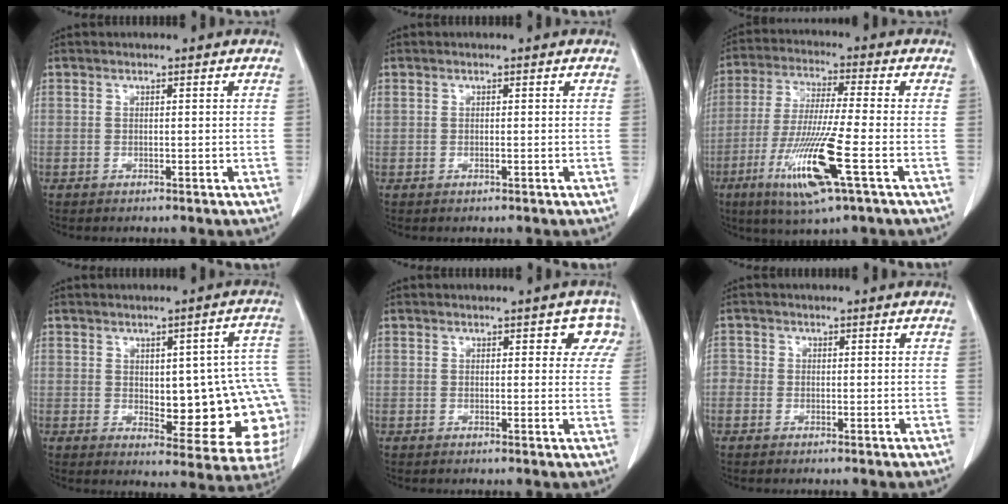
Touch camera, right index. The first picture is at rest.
{"total": 0.5, "force": [-0.1, 0.2, 0.5], "torque": [-0.016, -0.002, 0.003]}
{"total": 13.7, "force": [-5.4, 0.2, 12.6], "torque": [-0.260, -0.029, -0.100]}
{"total": 16.7, "force": [-1.2, 6.0, 15.5], "torque": [-0.132, 0.024, 0.006]}
{"total": 3.7, "force": [2.0, 2.4, 2.1], "torque": [0.001, 0.004, 0.009]}
{"total": 1.8, "force": [-0.5, 1.6, 0.7], "torque": [-0.009, 0.005, -0.014]}